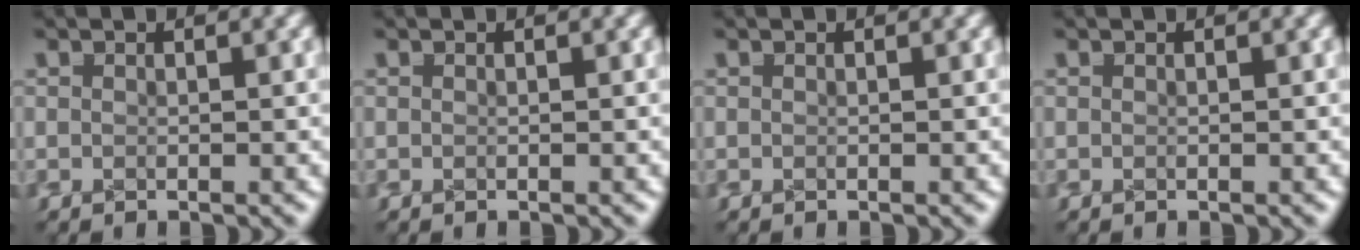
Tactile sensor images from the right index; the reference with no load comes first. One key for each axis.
{"total": 0.0}
{"total": 0.0}
{"total": 0.0}